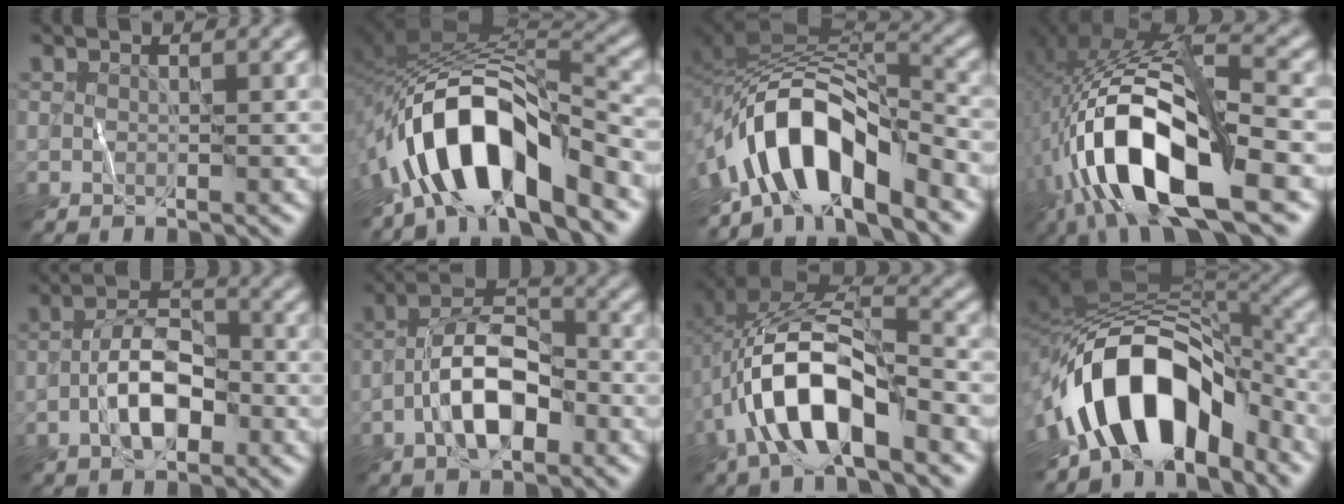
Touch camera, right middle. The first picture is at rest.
{"total": 10.3, "force": [-5.9, 3.9, 7.5], "torque": [-0.116, 0.014, -0.111]}
{"total": 10.1, "force": [-5.6, 4.2, 7.3], "torque": [-0.110, 0.015, -0.104]}
{"total": 13.5, "force": [-4.8, 4.5, 11.8], "torque": [-0.229, 0.011, -0.084]}
{"total": 5.2, "force": [-2.0, 2.4, 4.2], "torque": [-0.068, 0.014, -0.042]}
{"total": 6.9, "force": [-2.7, 3.1, 5.5], "torque": [-0.091, 0.016, -0.056]}
{"total": 11.3, "force": [-3.9, 5.3, 9.2], "torque": [-0.185, 0.005, -0.073]}
{"total": 12.4, "force": [-5.9, 7.0, 8.3], "torque": [-0.120, 0.006, -0.101]}